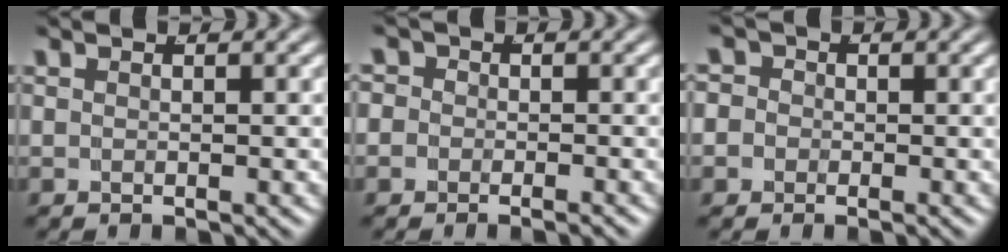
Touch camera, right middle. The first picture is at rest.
{"total": 2.5, "force": [-0.6, 2.4, 0.6], "torque": [-0.013, 0.002, -0.021]}
{"total": 3.6, "force": [-0.4, 3.5, 0.8], "torque": [-0.021, -0.001, -0.019]}